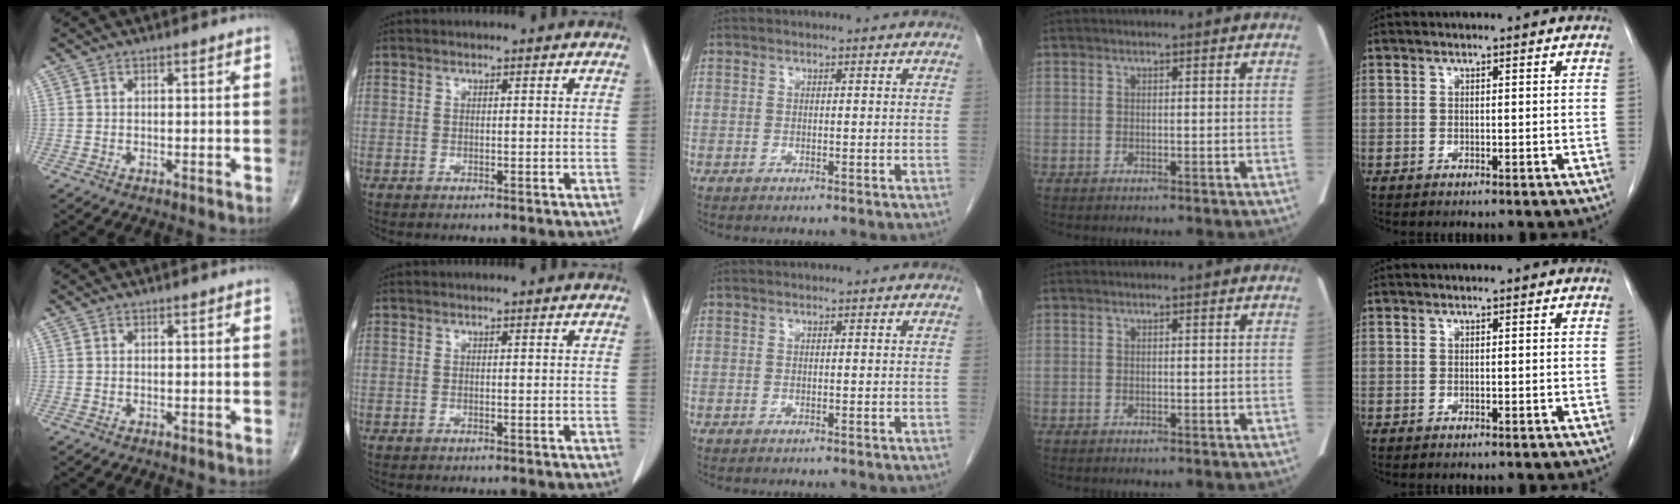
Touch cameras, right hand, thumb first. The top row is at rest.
{}